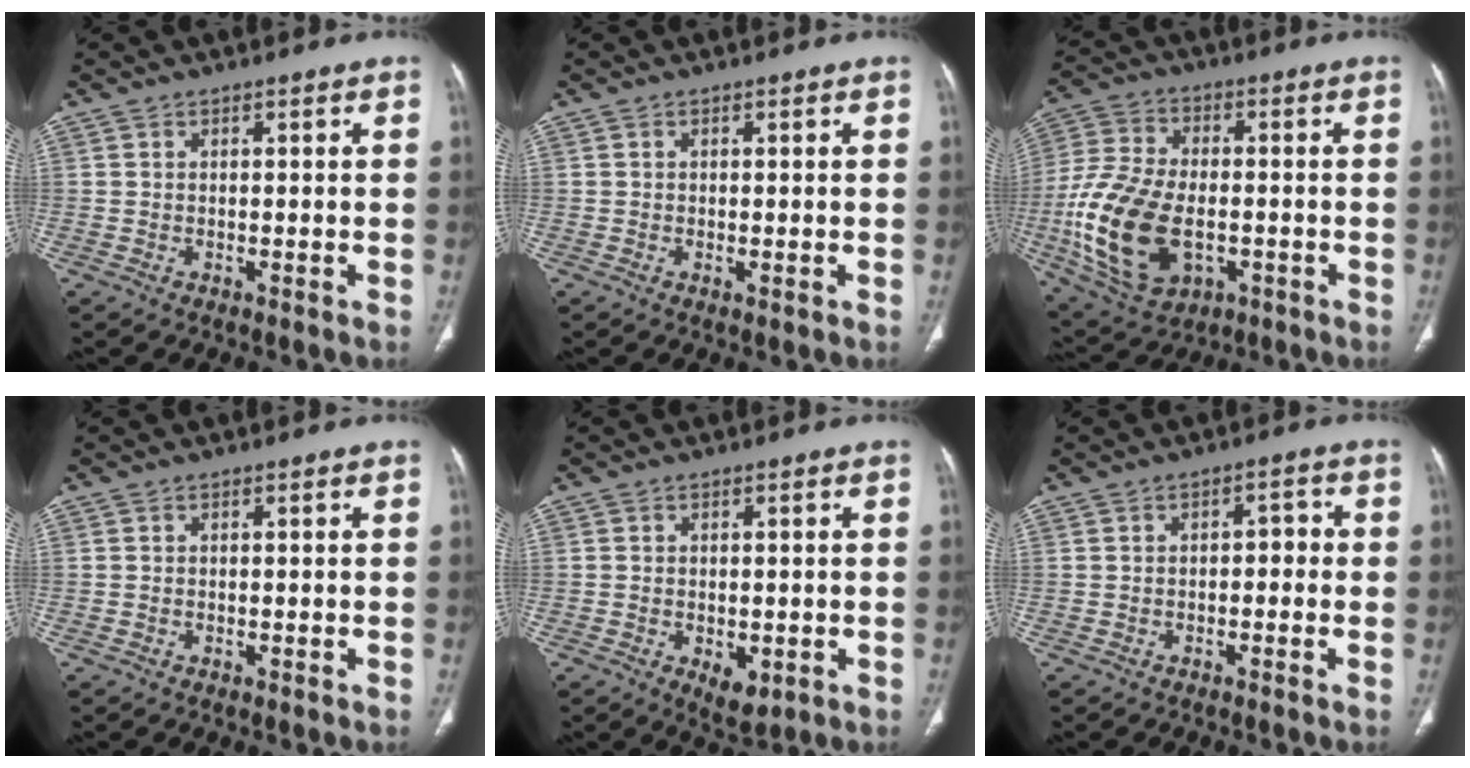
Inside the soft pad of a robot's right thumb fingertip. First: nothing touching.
{"total": 0.7, "force": [-0.2, 0.2, 0.7], "torque": [-0.014, -0.004, -0.002]}
{"total": 20.0, "force": [-4.1, 12.0, 15.5], "torque": [-0.318, 0.004, -0.062]}
{"total": 0.0}
{"total": 4.8, "force": [-1.4, 2.7, 3.7], "torque": [-0.049, -0.006, -0.011]}
{"total": 2.9, "force": [-0.4, 1.7, 2.3], "torque": [-0.019, 0.015, -0.012]}